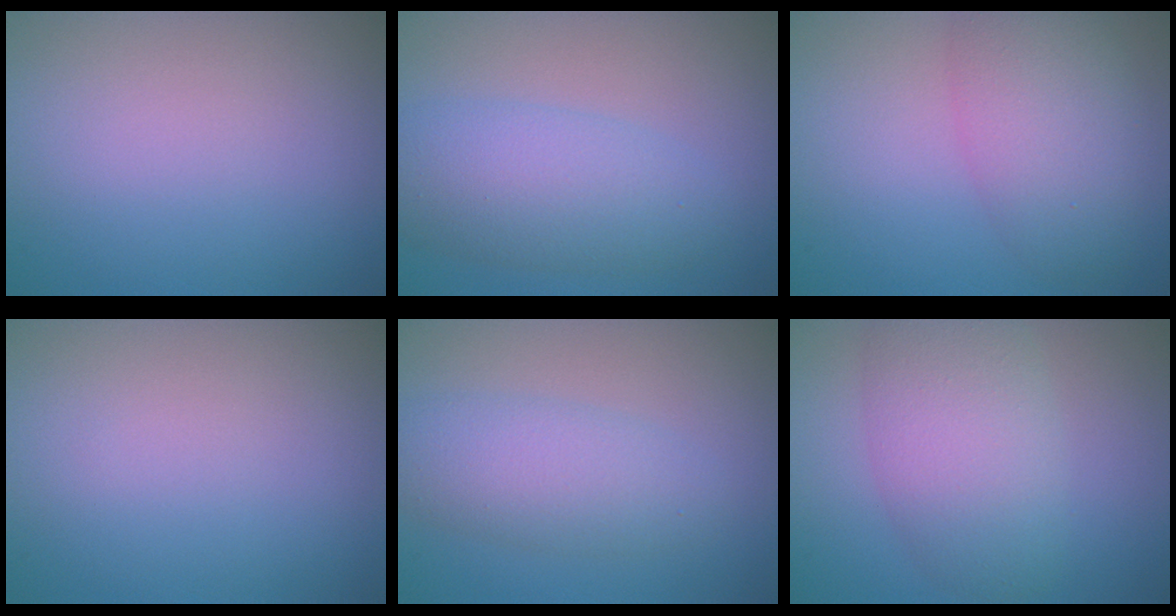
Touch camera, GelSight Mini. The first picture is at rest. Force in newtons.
{"total": 5.1, "press": 5.1, "slide": 0.1}
{"total": 5.3, "press": 5.3, "slide": 0.3}
{"total": 0.0}
{"total": 3.9, "press": 3.9, "slide": 0.2}
{"total": 6.3, "press": 6.3, "slide": 0.3}